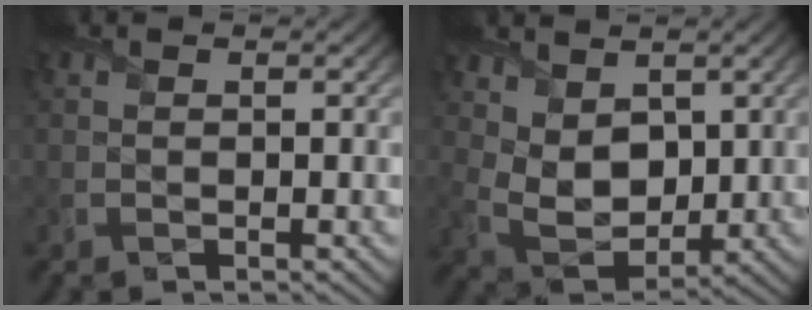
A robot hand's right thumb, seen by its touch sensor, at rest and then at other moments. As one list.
[{"total": 7.2, "force": [2.5, 4.9, 4.6], "torque": [-0.117, -0.017, 0.049]}]